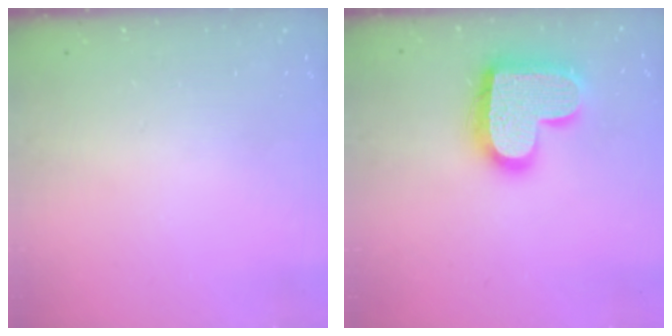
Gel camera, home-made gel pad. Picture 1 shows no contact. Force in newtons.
{"total": 19.6, "press": 19.5, "slide": 1.3}